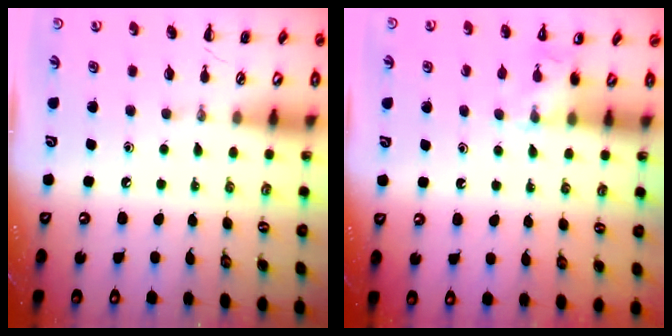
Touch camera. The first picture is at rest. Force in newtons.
{"total": 5.3, "press": 5.1, "slide": 1.4}